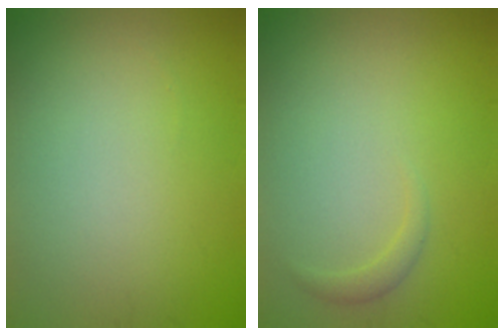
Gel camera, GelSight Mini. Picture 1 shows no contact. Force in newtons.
{"total": 1.0, "press": 1.0, "slide": 0.1}